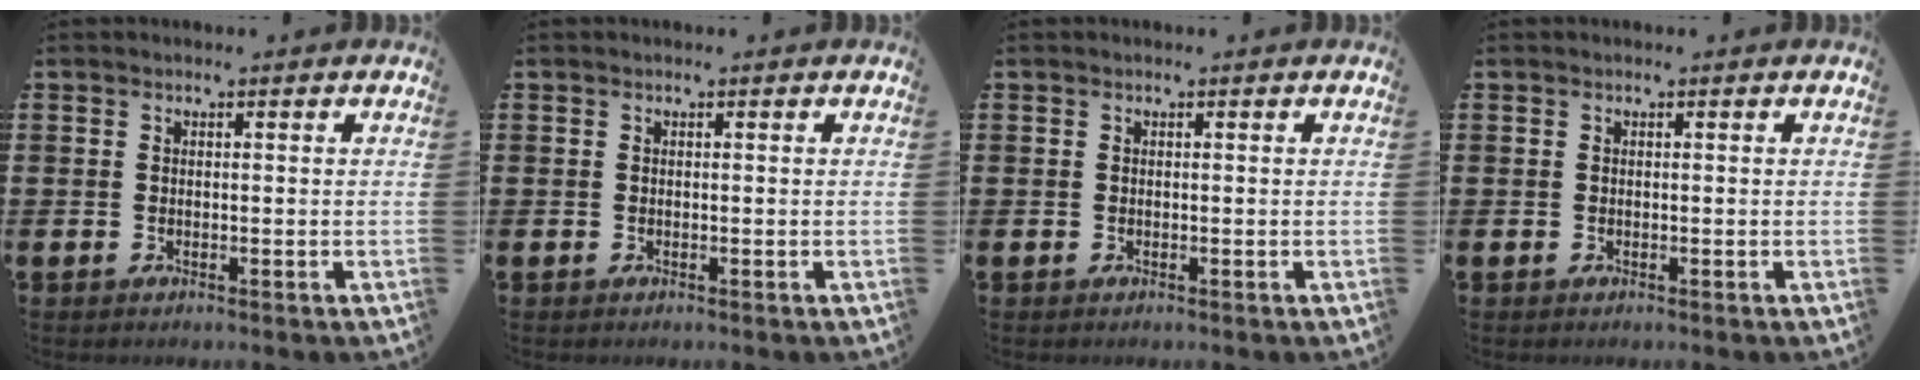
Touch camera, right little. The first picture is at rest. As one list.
[{"total": 0.0}, {"total": 0.0}, {"total": 0.0}]